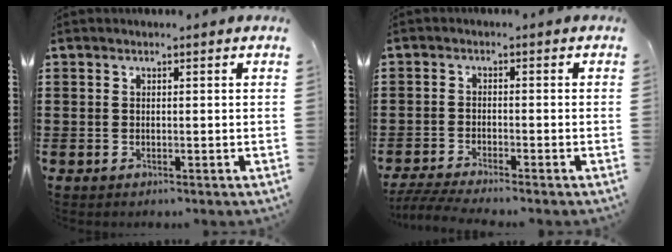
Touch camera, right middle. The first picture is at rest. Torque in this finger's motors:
{"motor_torque": [0.35, -0.01, 0.06, 0.05]}